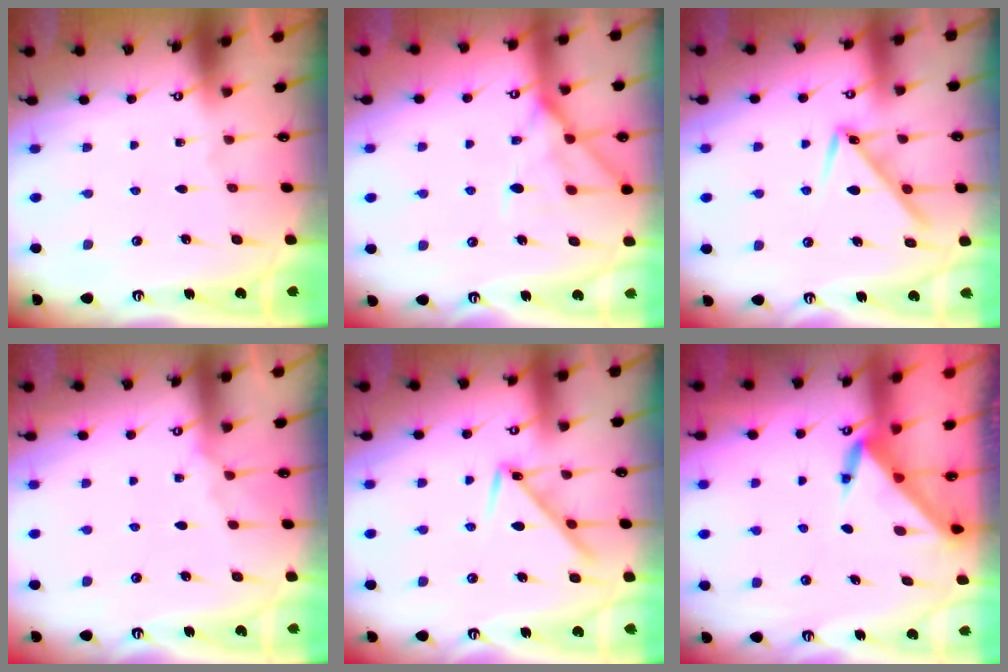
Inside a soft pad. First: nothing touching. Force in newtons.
{"total": 13.2, "press": 13.2, "slide": 1.2}
{"total": 9.9, "press": 9.9, "slide": 0.5}
{"total": 5.1, "press": 5.0, "slide": 0.7}
{"total": 8.9, "press": 8.9, "slide": 0.3}
{"total": 3.2, "press": 3.2, "slide": 0.1}